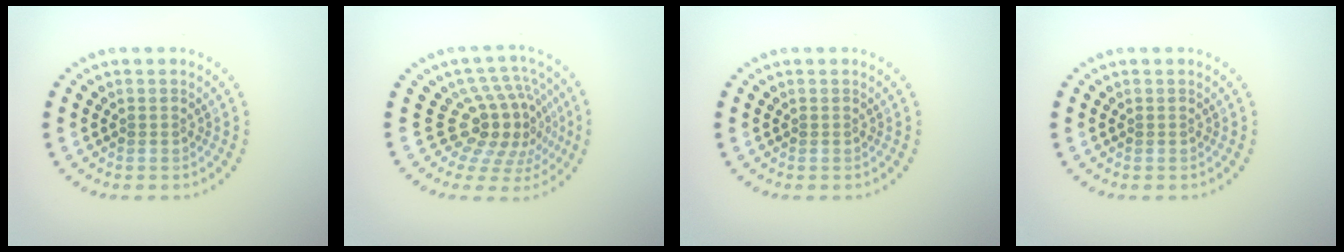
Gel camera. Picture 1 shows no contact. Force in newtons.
{"total": 5.3, "press": 3.9, "slide": 3.6}
{"total": 0.0}
{"total": 0.0}